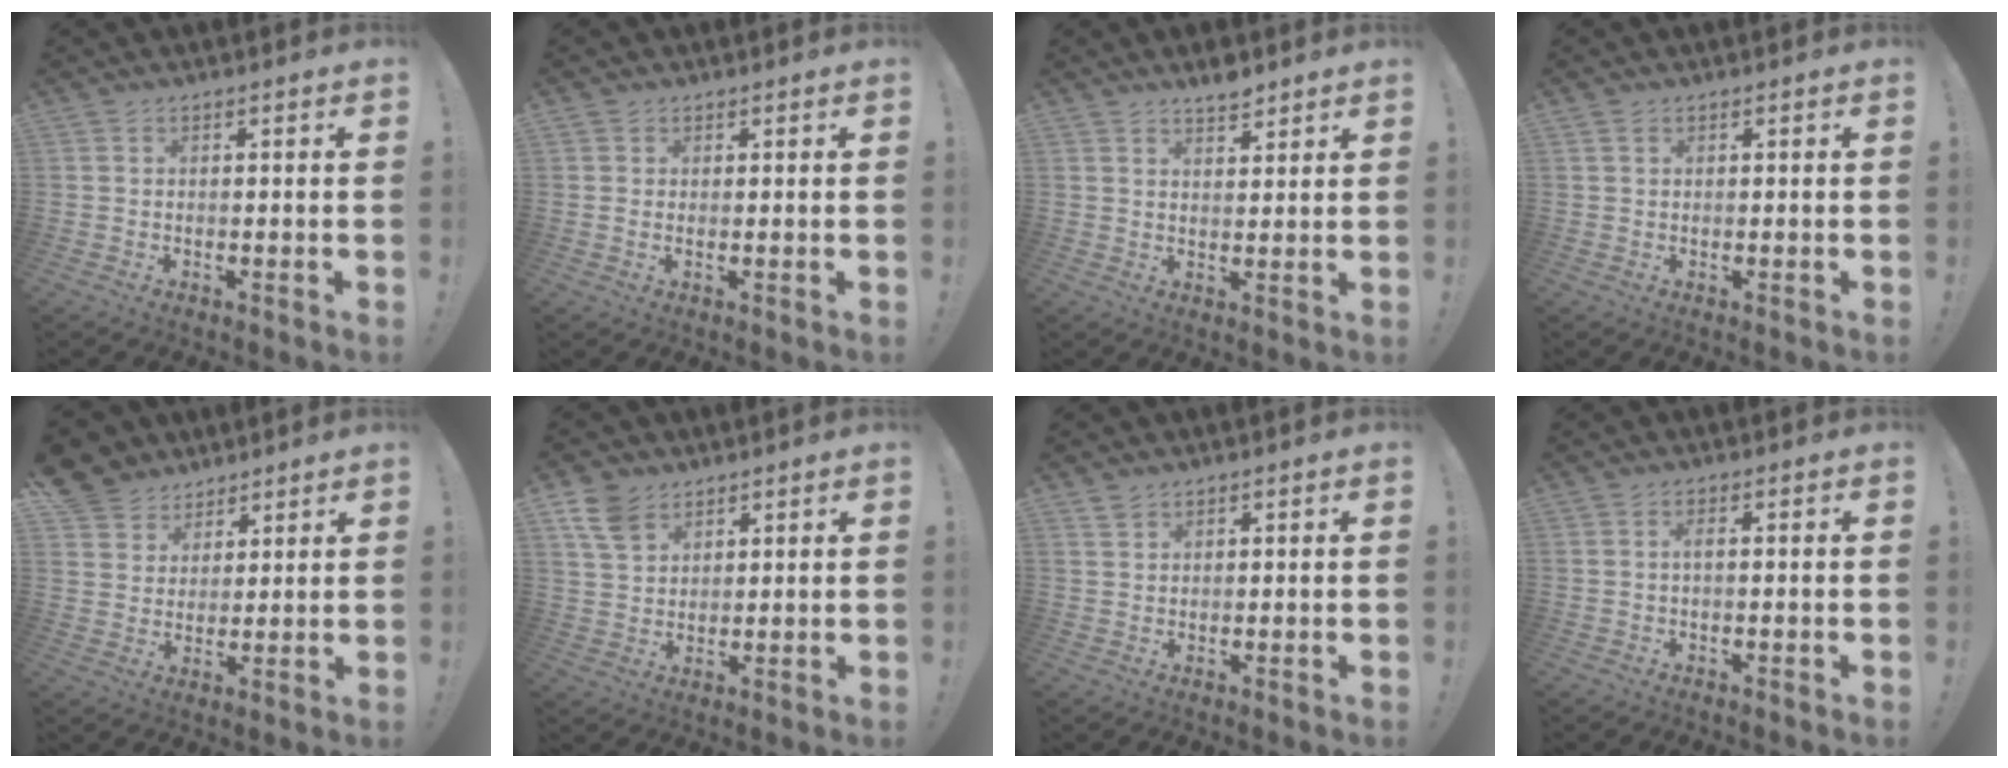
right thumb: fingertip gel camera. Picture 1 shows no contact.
{"total": 0.8, "force": [0.7, 0.4, 0.3], "torque": [0.002, -0.004, 0.011]}
{"total": 4.4, "force": [3.8, 1.3, 1.8], "torque": [-0.013, -0.027, 0.064]}
{"total": 1.1, "force": [0.6, 0.7, 0.5], "torque": [-0.013, 0.003, 0.013]}
{"total": 7.4, "force": [5.0, 5.5, 0.4], "torque": [-0.007, -0.043, 0.101]}
{"total": 8.5, "force": [5.6, 5.4, 3.6], "torque": [-0.066, -0.021, 0.112]}
{"total": 1.9, "force": [1.6, 0.9, 0.3], "torque": [0.006, -0.013, 0.030]}
{"total": 1.5, "force": [-0.4, 0.1, 1.5], "torque": [-0.037, 0.008, -0.007]}